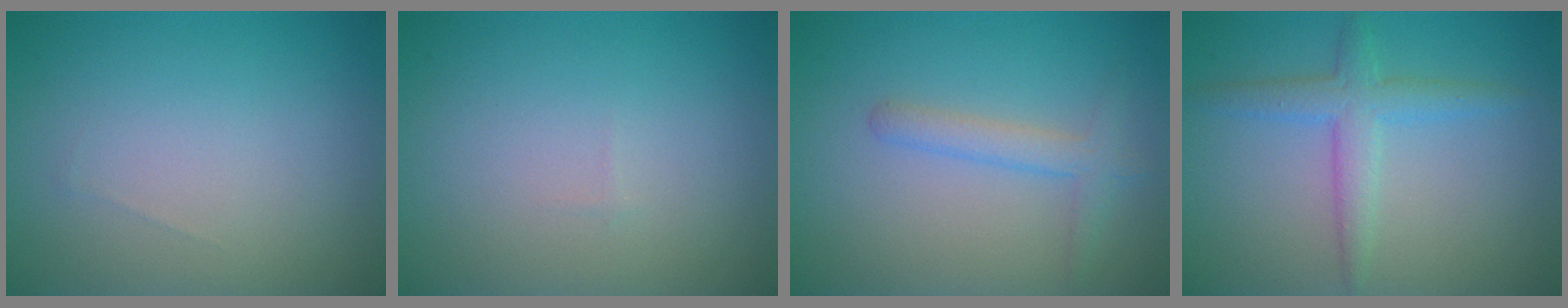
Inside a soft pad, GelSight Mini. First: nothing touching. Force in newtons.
{"total": 0.0}
{"total": 2.1, "press": 2.1, "slide": 0.1}
{"total": 3.0, "press": 3.0, "slide": 0.1}